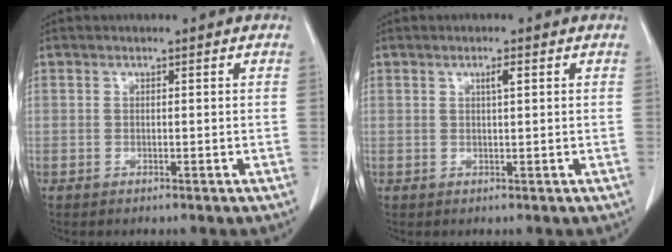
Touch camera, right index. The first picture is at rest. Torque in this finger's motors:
{"motor_torque": [0.11, -0.08, 0.04, 0.02]}